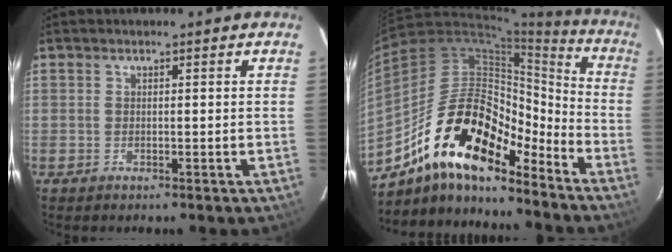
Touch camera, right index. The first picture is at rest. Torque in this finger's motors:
{"motor_torque": [1.63, -0.51, 0.73, 0.17]}